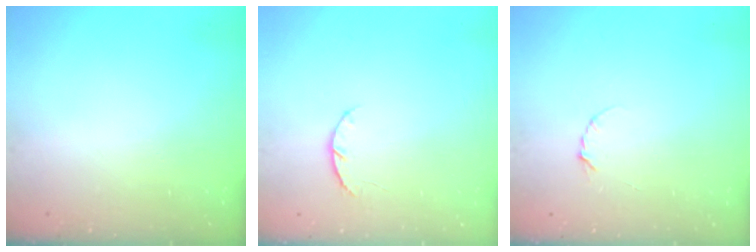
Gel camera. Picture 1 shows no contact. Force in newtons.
{"total": 3.4, "press": 3.4, "slide": 0.6}
{"total": 2.3, "press": 2.3, "slide": 0.4}